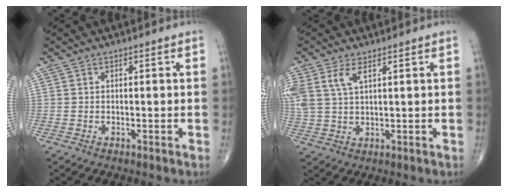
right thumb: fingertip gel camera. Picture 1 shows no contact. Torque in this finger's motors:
{"motor_torque": [0.14, 0.17, 0.73, 0.39, 0.09]}